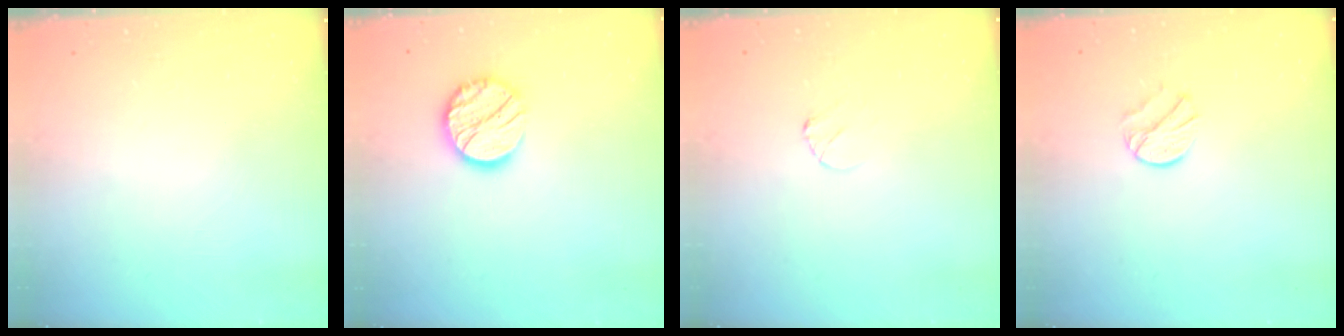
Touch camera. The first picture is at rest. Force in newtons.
{"total": 12.6, "press": 12.6, "slide": 0.5}
{"total": 3.0, "press": 3.0, "slide": 0.3}
{"total": 7.5, "press": 7.4, "slide": 0.9}